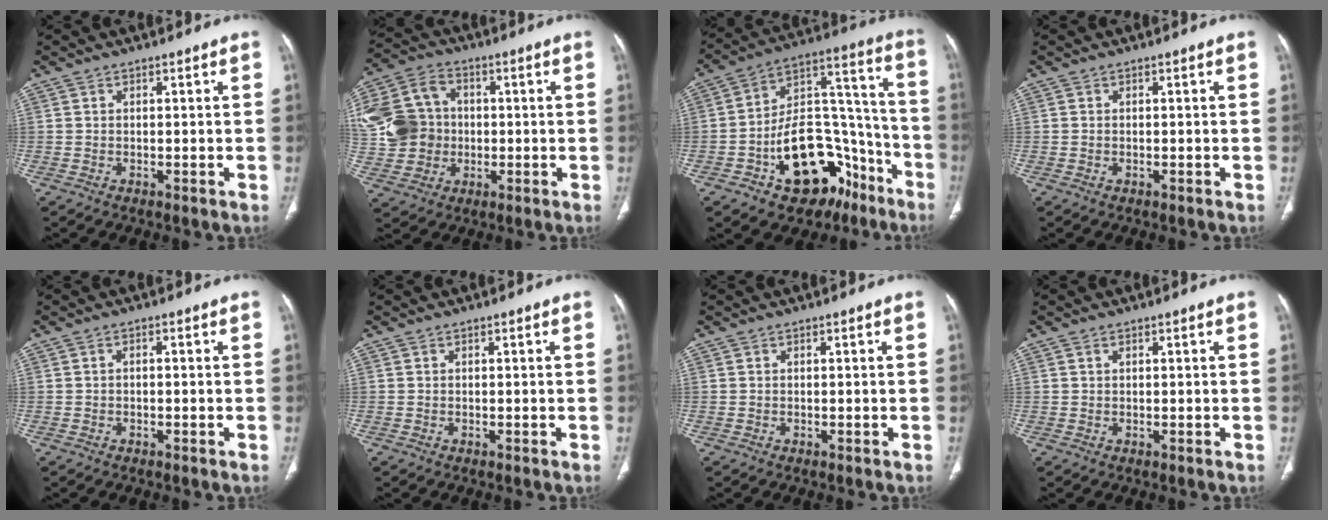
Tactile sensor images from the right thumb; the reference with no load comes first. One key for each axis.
{"total": 15.2, "fx": 0.2, "fy": 13.3, "fz": 7.4, "tx": -0.141, "ty": 0.022, "tz": 0.007}
{"total": 23.2, "fx": -10.6, "fy": 14.2, "fz": 15.0, "tx": -0.180, "ty": 0.103, "tz": -0.151}
{"total": 0.0}
{"total": 0.7, "fx": -0.2, "fy": 0.4, "fz": 0.5, "tx": -0.008, "ty": 0.004, "tz": -0.006}
{"total": 0.0}
{"total": 0.0}
{"total": 0.6, "fx": 0.3, "fy": 0.3, "fz": 0.3, "tx": -0.007, "ty": 0.002, "tz": 0.006}